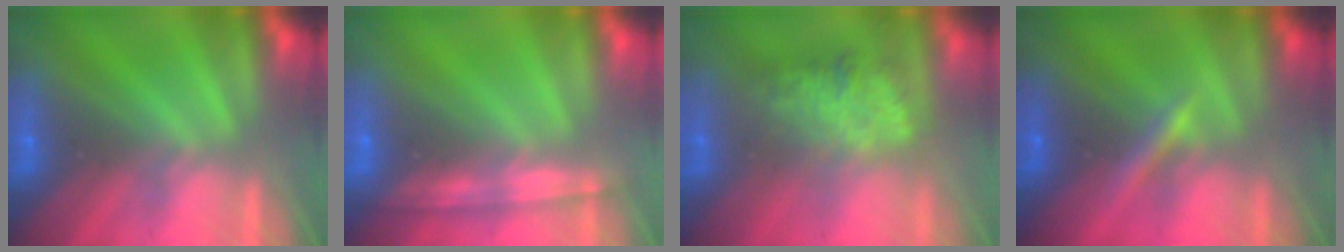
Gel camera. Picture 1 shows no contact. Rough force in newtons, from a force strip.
{"total": 1.2}
{"total": 2.6}
{"total": 2.9}